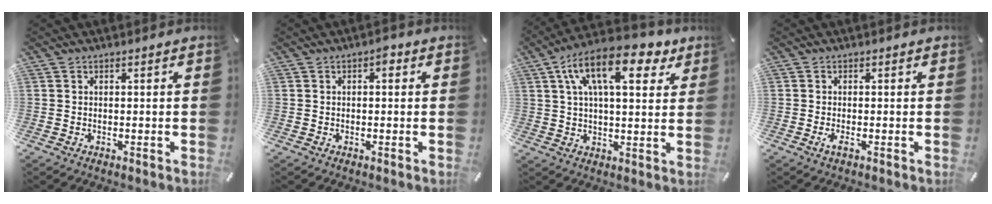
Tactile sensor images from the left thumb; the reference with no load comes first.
{"total": 1.8, "force": [0.2, 1.0, 1.5], "torque": [-0.023, 0.006, -0.002]}
{"total": 16.2, "force": [7.6, 7.1, 12.4], "torque": [-0.203, -0.010, 0.124]}
{"total": 1.8, "force": [-0.6, 0.4, 1.6], "torque": [-0.035, -0.005, -0.011]}